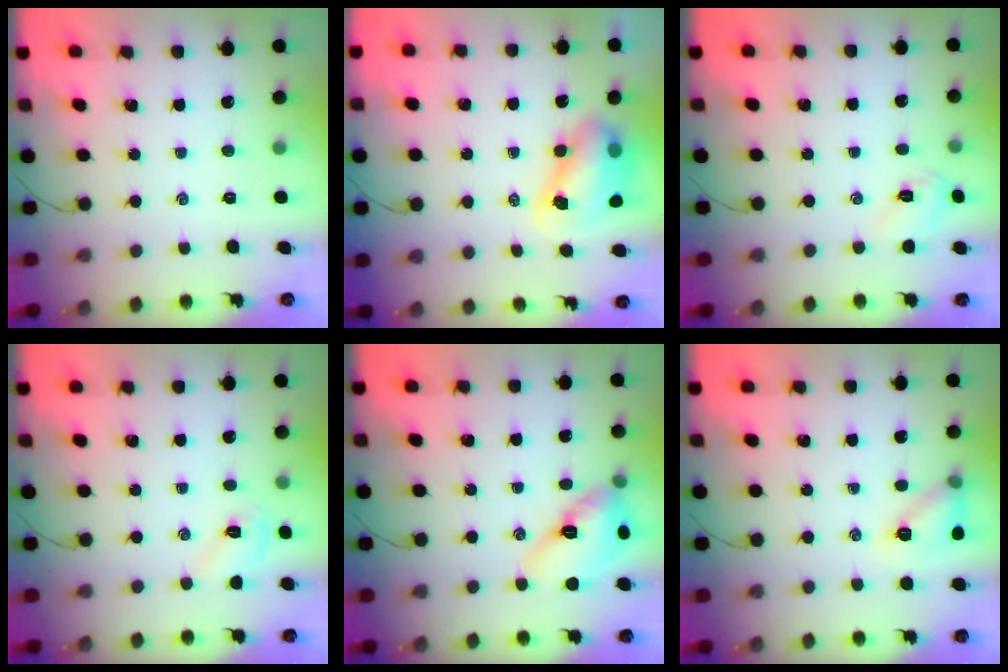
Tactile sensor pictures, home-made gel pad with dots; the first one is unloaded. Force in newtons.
{"total": 9.0, "press": 8.8, "slide": 2.1}
{"total": 3.9, "press": 3.7, "slide": 1.1}
{"total": 6.3, "press": 6.2, "slide": 1.1}
{"total": 13.4, "press": 13.3, "slide": 1.7}
{"total": 10.4, "press": 10.4, "slide": 0.5}